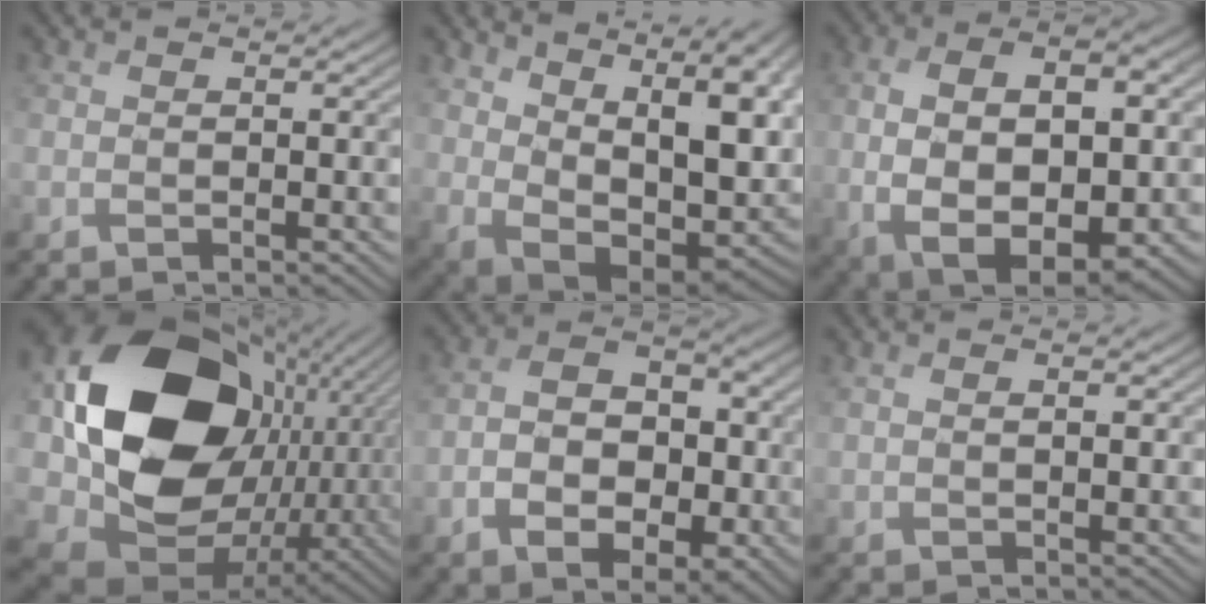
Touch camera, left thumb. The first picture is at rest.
{"total": 16.6, "force": [3.6, 8.9, 13.6], "torque": [-0.216, -0.010, 0.099]}
{"total": 13.5, "force": [-0.5, 7.5, 11.3], "torque": [-0.218, -0.023, 0.012]}
{"total": 21.8, "force": [2.8, 16.3, 14.2], "torque": [-0.350, -0.017, 0.079]}
{"total": 9.0, "force": [-2.2, 6.0, 6.4], "torque": [-0.122, -0.012, -0.037]}
{"total": 2.0, "force": [1.0, 0.6, 1.6], "torque": [-0.034, -0.001, 0.024]}